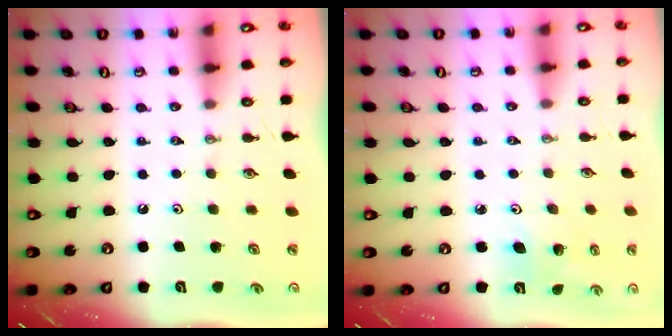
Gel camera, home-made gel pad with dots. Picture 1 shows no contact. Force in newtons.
{"total": 3.3, "press": 2.4, "slide": 2.3}